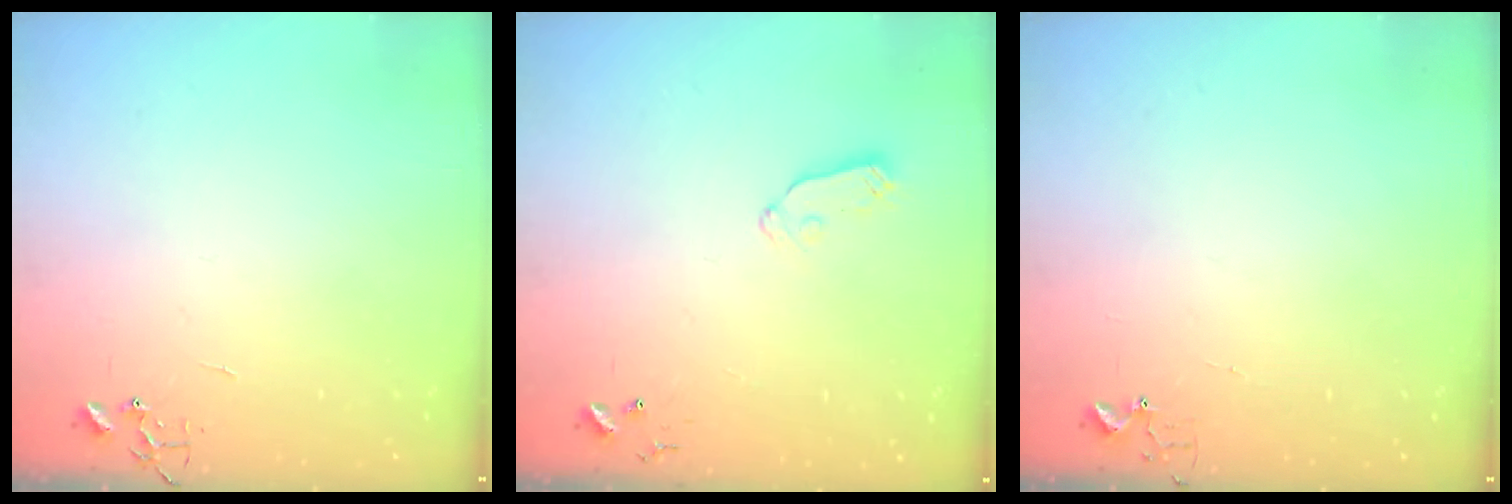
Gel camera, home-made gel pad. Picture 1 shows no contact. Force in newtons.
{"total": 6.0, "press": 6.0, "slide": 0.5}
{"total": 3.7, "press": 3.7, "slide": 0.2}